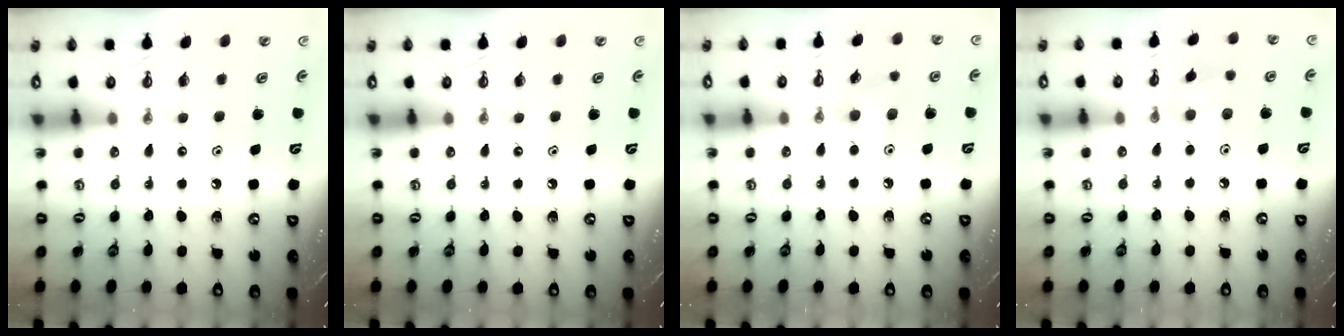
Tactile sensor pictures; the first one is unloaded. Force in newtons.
{"total": 0.0}
{"total": 6.4, "press": 6.2, "slide": 1.4}
{"total": 6.1, "press": 6.1, "slide": 1.0}